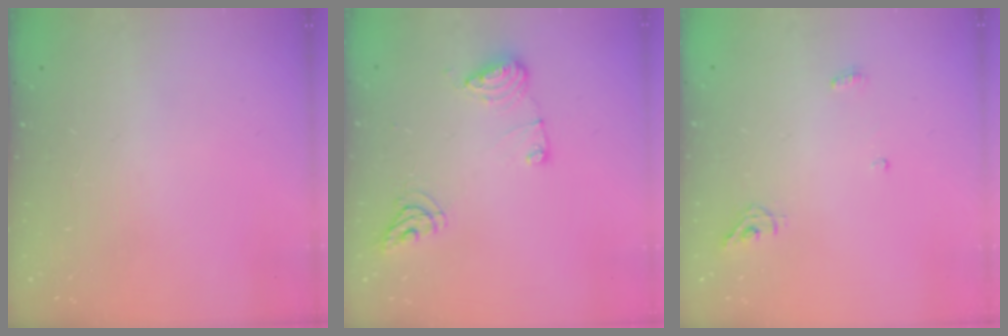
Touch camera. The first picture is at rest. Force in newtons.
{"total": 9.4, "press": 9.4, "slide": 0.3}
{"total": 5.1, "press": 5.0, "slide": 0.8}